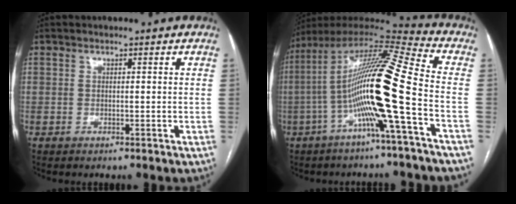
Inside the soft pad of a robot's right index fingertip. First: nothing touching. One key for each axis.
{"total": 18.4, "fx": -4.3, "fy": -0.6, "fz": 17.9, "tx": -0.329, "ty": 0.010, "tz": -0.090}